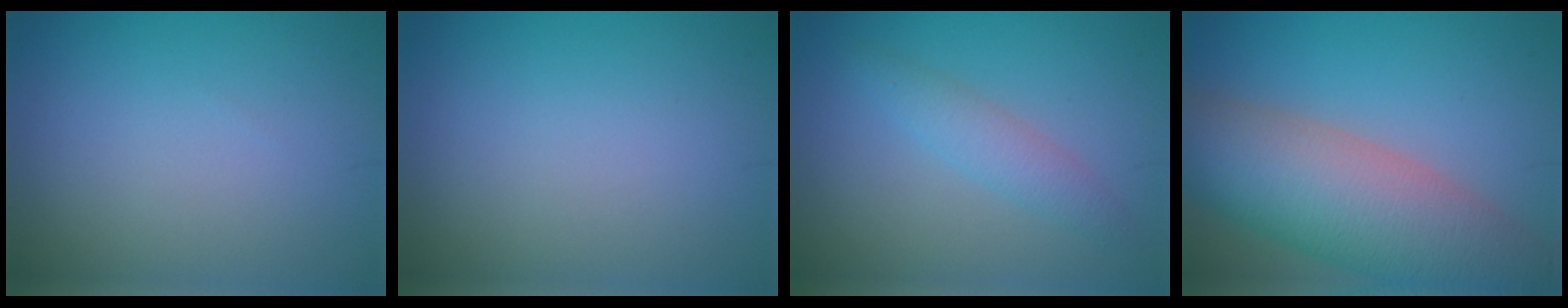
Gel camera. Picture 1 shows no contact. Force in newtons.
{"total": 0.0}
{"total": 2.4, "press": 2.4, "slide": 0.1}
{"total": 11.5, "press": 11.5, "slide": 0.7}